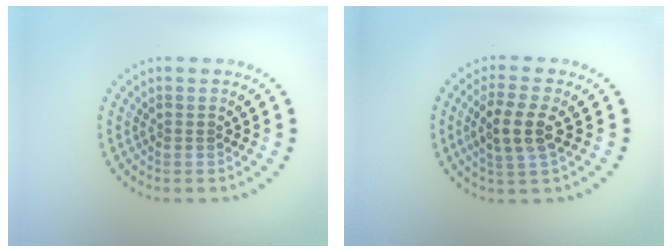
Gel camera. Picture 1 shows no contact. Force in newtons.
{"total": 3.4, "press": 3.1, "slide": 1.2}